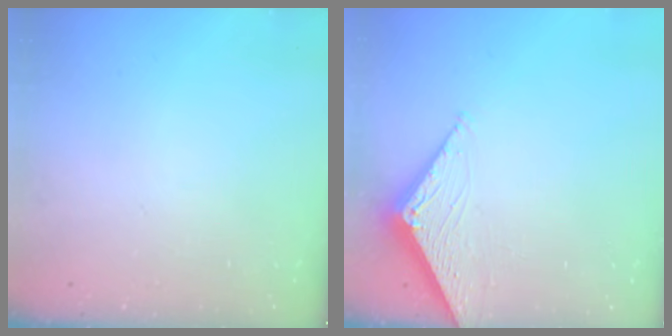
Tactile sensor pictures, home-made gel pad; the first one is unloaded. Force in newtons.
{"total": 2.8, "press": 2.8, "slide": 0.3}